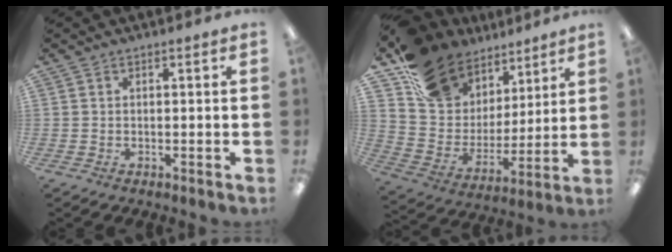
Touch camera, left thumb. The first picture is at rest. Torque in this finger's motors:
{"motor_torque": [1.24, 0.37, 1.39, -1.37, 0.30]}